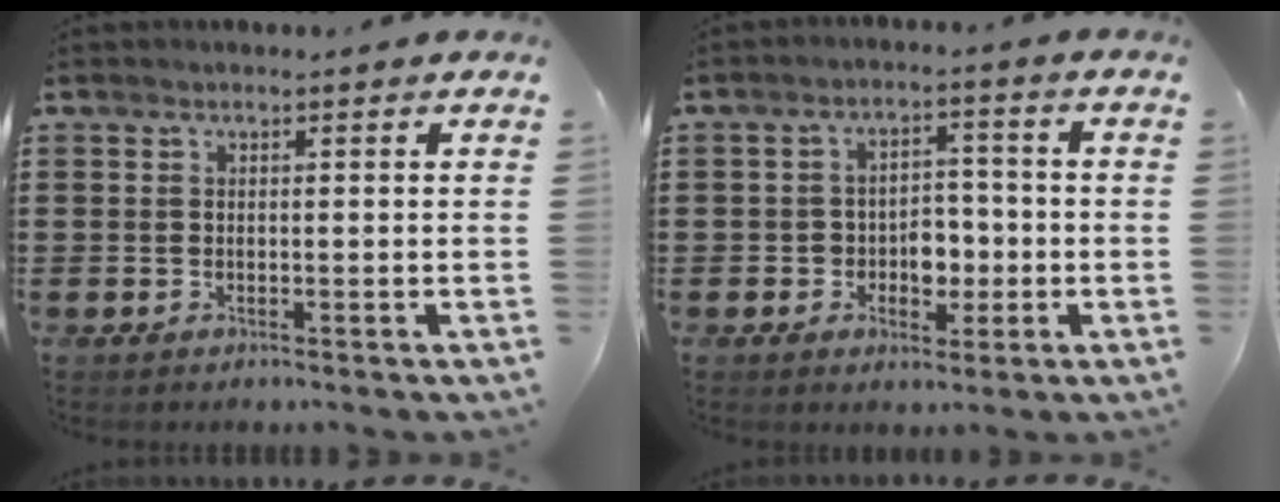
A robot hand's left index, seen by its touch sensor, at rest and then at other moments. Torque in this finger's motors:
{"motor_torque": [0.18, 0.08, 0.17, 0.04]}